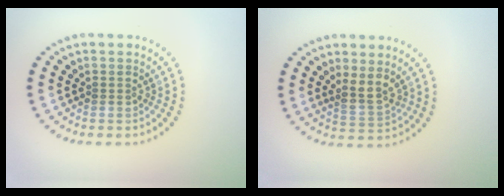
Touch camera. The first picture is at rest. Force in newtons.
{"total": 2.4, "press": 2.0, "slide": 1.4}